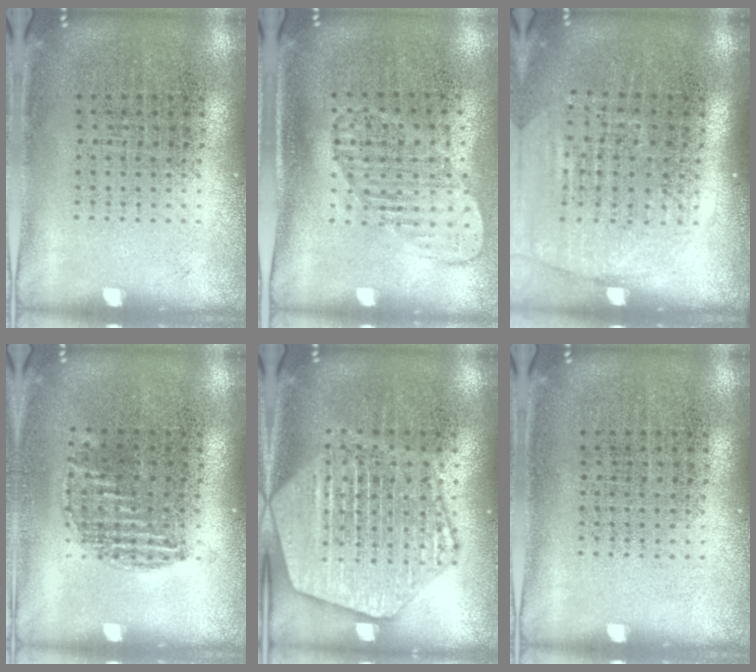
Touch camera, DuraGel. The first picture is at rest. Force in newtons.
{"total": 1.4, "press": 1.1, "slide": 0.9}
{"total": 1.7, "press": 1.5, "slide": 0.8}
{"total": 0.9, "press": 0.7, "slide": 0.5}
{"total": 3.7, "press": 3.6, "slide": 0.5}
{"total": 0.0}